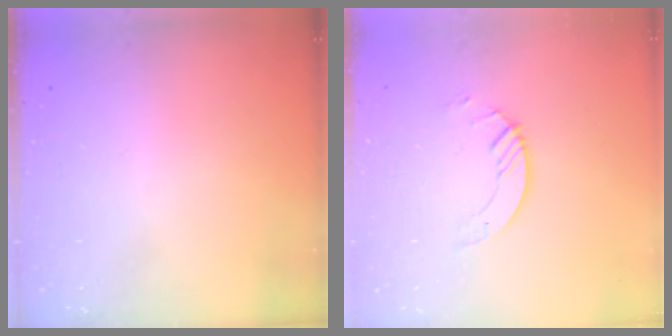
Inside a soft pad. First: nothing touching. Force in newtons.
{"total": 3.2, "press": 3.2, "slide": 0.3}